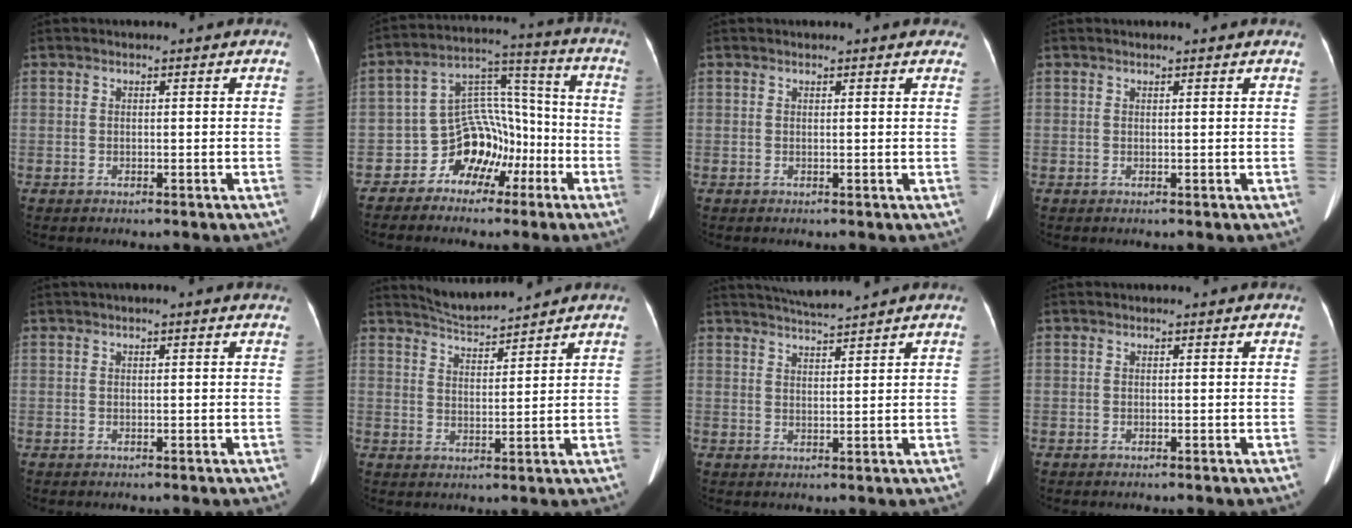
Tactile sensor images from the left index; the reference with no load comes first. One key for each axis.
{"total": 9.4, "fx": -5.1, "fy": 6.9, "fz": 3.7, "tx": -0.072, "ty": 0.046, "tz": -0.084}
{"total": 3.3, "fx": 2.9, "fy": 0.7, "fz": 1.4, "tx": -0.013, "ty": 0.004, "tz": 0.017}
{"total": 1.2, "fx": 1.1, "fy": -0.1, "fz": 0.5, "tx": -0.016, "ty": 0.009, "tz": 0.014}
{"total": 1.0, "fx": 0.5, "fy": 0.0, "fz": 0.9, "tx": -0.018, "ty": 0.010, "tz": 0.004}
{"total": 4.8, "fx": 4.8, "fy": -0.4, "fz": 0.3, "tx": -0.012, "ty": 0.007, "tz": 0.092}
{"total": 5.0, "fx": 4.6, "fy": -1.1, "fz": 1.5, "tx": -0.029, "ty": 0.011, "tz": 0.080}
{"total": 0.0}